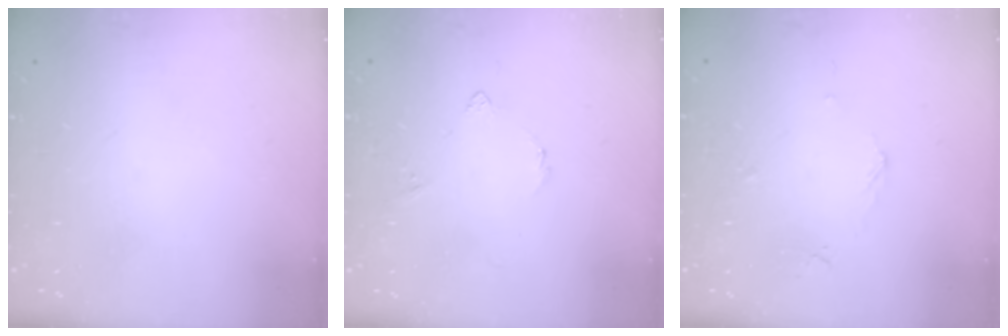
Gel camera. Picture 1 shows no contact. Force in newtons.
{"total": 2.6, "press": 2.5, "slide": 0.7}
{"total": 3.7, "press": 3.7, "slide": 0.5}